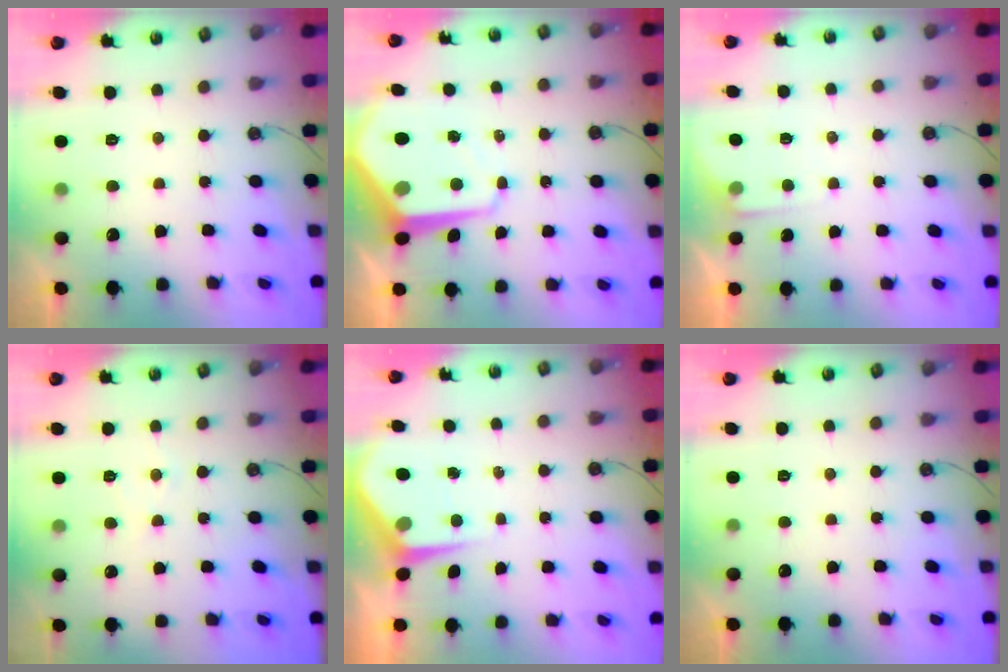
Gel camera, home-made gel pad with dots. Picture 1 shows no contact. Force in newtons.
{"total": 10.2, "press": 10.2, "slide": 0.8}
{"total": 3.7, "press": 3.6, "slide": 0.5}
{"total": 4.8, "press": 4.7, "slide": 0.7}
{"total": 4.7, "press": 4.7, "slide": 0.4}
{"total": 0.0}